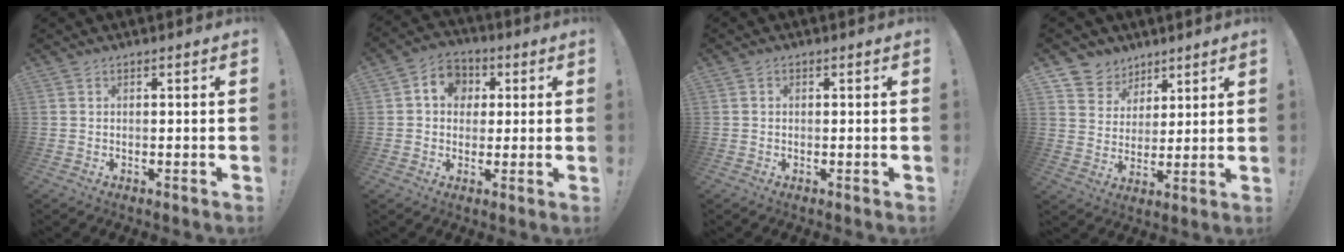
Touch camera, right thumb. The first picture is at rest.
{"total": 8.6, "force": [1.6, 7.6, 3.8], "torque": [-0.047, 0.004, 0.033]}
{"total": 0.7, "force": [0.1, 0.6, 0.3], "torque": [-0.008, 0.003, 0.002]}
{"total": 8.0, "force": [4.9, 6.3, 0.5], "torque": [-0.018, -0.038, 0.102]}